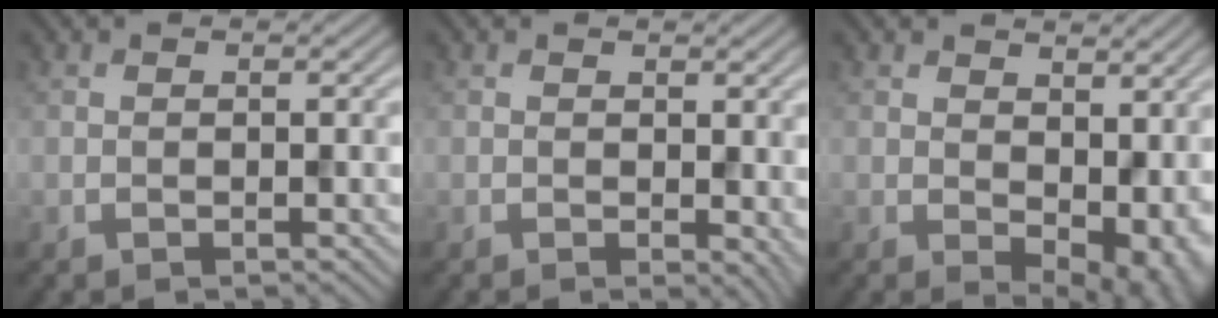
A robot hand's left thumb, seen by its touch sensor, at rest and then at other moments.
{"total": 2.6, "force": [0.0, 1.5, 2.1], "torque": [-0.024, -0.009, 0.002]}
{"total": 8.9, "force": [0.9, 5.5, 6.9], "torque": [-0.097, -0.024, 0.032]}